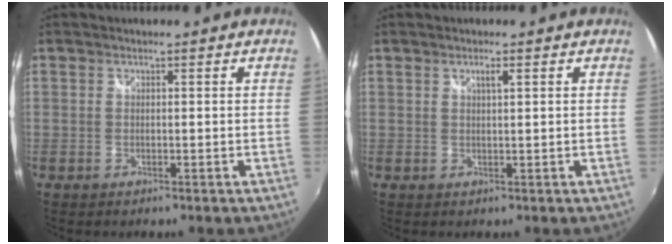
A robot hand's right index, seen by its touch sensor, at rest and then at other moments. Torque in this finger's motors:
{"motor_torque": [0.07, 0.04, 0.01, 0.03]}